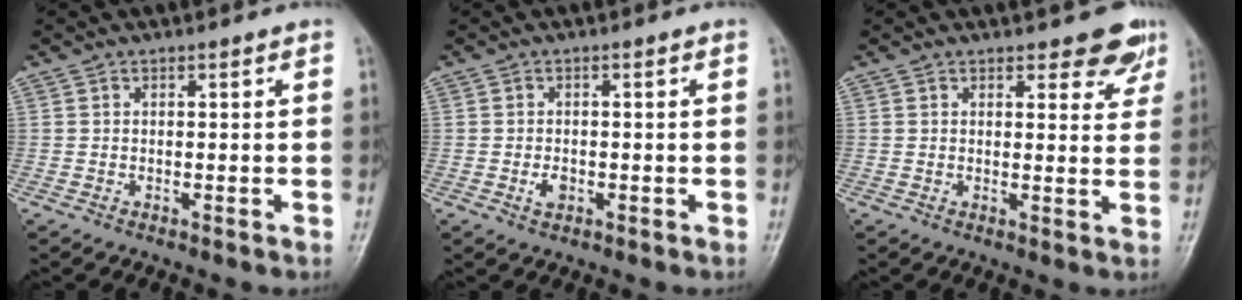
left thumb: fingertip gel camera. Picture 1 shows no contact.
{"total": 2.0, "force": [-0.6, 1.3, 1.4], "torque": [-0.021, 0.001, -0.010]}
{"total": 5.4, "force": [3.9, 2.4, 2.9], "torque": [-0.003, -0.022, 0.041]}